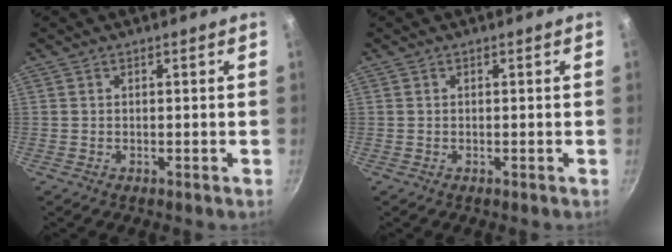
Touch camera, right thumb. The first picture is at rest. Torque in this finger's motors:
{"motor_torque": [0.00, 0.00, -0.01, 0.00, 0.02]}